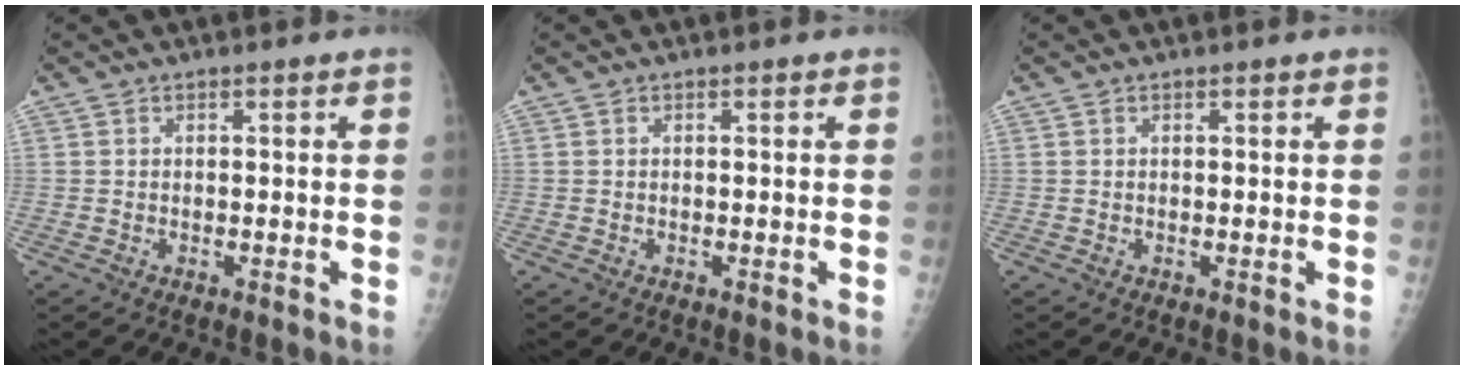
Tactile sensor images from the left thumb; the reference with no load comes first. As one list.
[{"total": 0.0}, {"total": 0.0}]